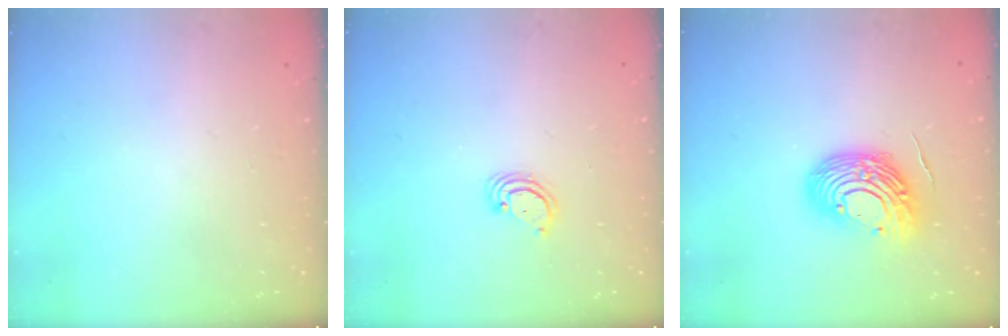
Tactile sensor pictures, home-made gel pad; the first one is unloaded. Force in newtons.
{"total": 2.8, "press": 2.8, "slide": 0.3}
{"total": 13.6, "press": 13.4, "slide": 2.2}